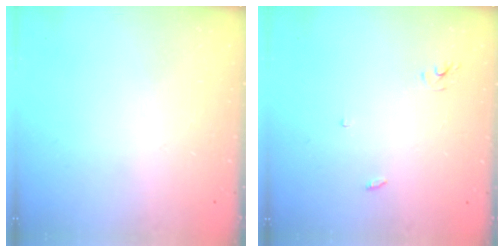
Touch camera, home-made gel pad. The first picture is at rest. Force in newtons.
{"total": 2.5, "press": 2.5, "slide": 0.1}